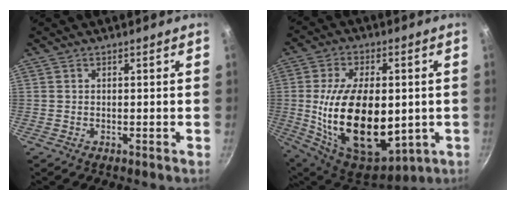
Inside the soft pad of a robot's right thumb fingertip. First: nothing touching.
{"total": 24.8, "force": [-1.3, 14.2, 20.2], "torque": [-0.345, -0.012, 0.000]}